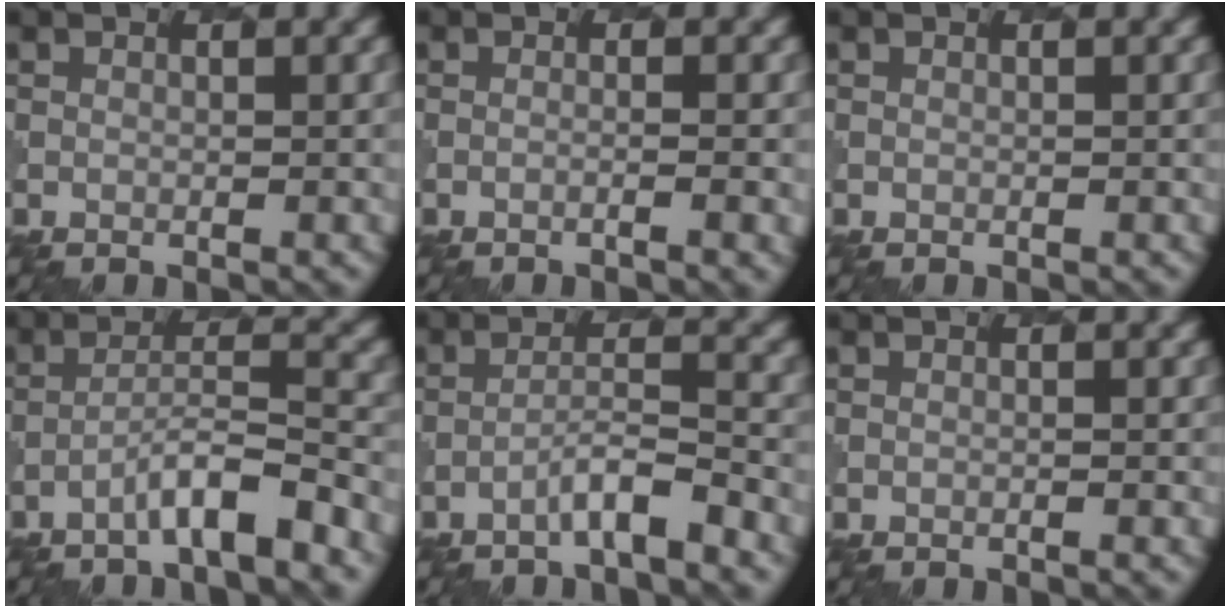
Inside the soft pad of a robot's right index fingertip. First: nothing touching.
{"total": 1.6, "force": [-0.6, 0.3, 1.5], "torque": [-0.014, 0.003, -0.017]}
{"total": 0.0}
{"total": 4.2, "force": [-2.9, 0.3, 3.0], "torque": [-0.052, 0.015, -0.057]}
{"total": 3.0, "force": [-2.1, 0.1, 2.0], "torque": [-0.036, 0.012, -0.045]}
{"total": 0.0}